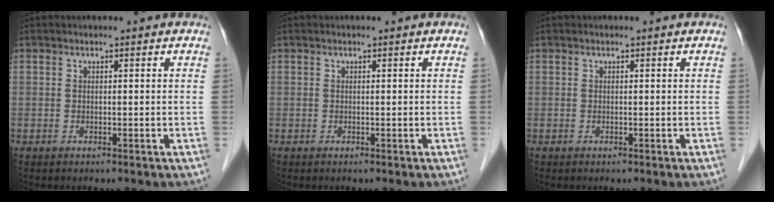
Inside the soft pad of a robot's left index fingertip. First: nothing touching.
{"total": 0.0}
{"total": 0.0}